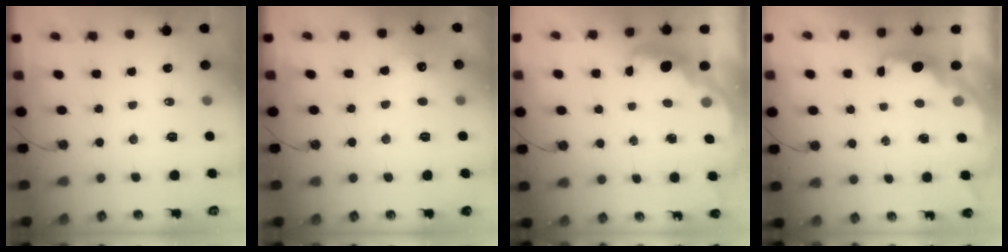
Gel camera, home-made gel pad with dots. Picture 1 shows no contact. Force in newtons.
{"total": 7.0, "press": 6.9, "slide": 1.3}
{"total": 2.5, "press": 2.5, "slide": 0.4}
{"total": 2.2, "press": 2.0, "slide": 0.8}